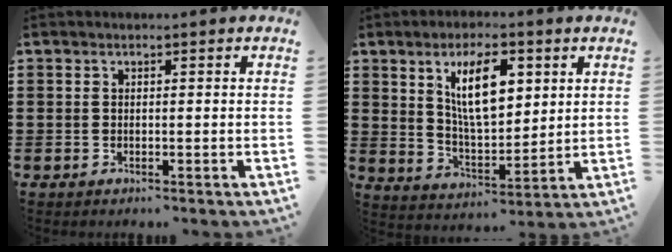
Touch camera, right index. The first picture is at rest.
{"total": 9.9, "force": [3.8, 4.3, 8.1], "torque": [-0.147, 0.004, 0.061]}